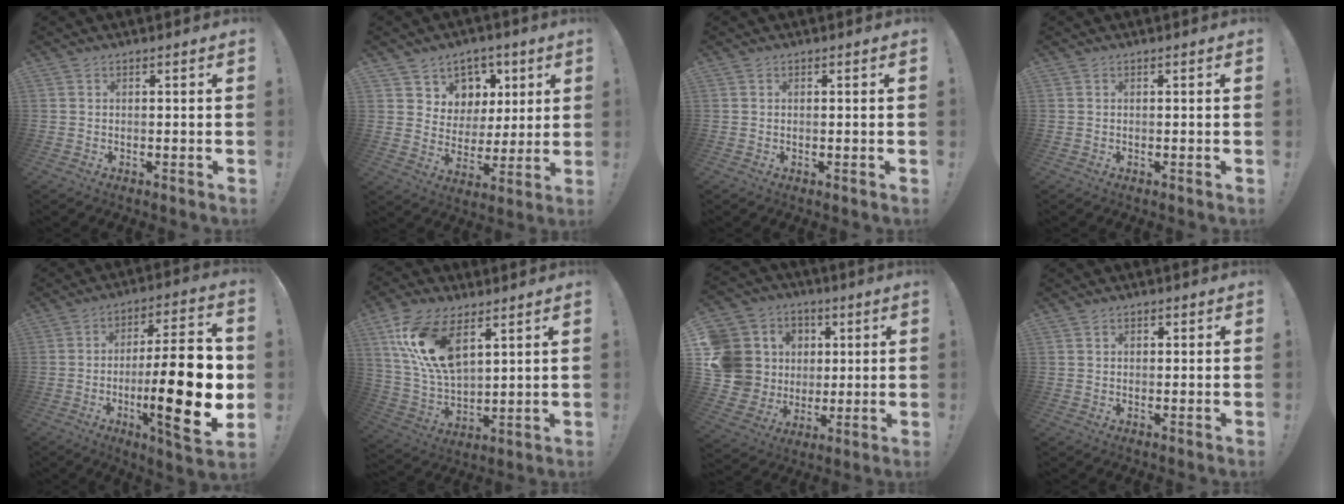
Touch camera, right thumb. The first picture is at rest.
{"total": 8.9, "force": [4.4, 7.7, 0.4], "torque": [-0.008, -0.040, 0.099]}
{"total": 0.0}
{"total": 0.0}
{"total": 24.6, "force": [-3.9, 6.2, 23.5], "torque": [-0.365, 0.010, -0.057]}
{"total": 16.8, "force": [8.4, 8.6, 11.7], "torque": [-0.252, -0.033, 0.154]}
{"total": 16.3, "force": [2.5, 14.9, 6.1], "torque": [-0.130, -0.002, 0.082]}
{"total": 1.0, "force": [0.4, 0.9, 0.3], "torque": [-0.002, 0.001, 0.007]}